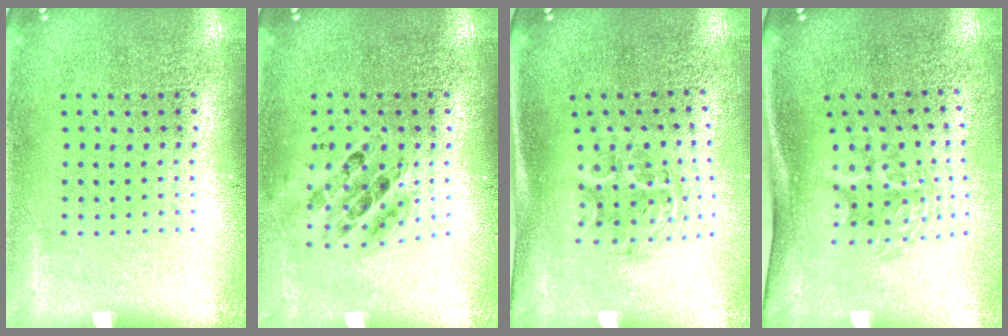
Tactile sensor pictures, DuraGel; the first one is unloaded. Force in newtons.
{"total": 0.7, "press": 0.7, "slide": 0.2}
{"total": 1.1, "press": 1.1, "slide": 0.2}
{"total": 1.9, "press": 1.3, "slide": 1.4}